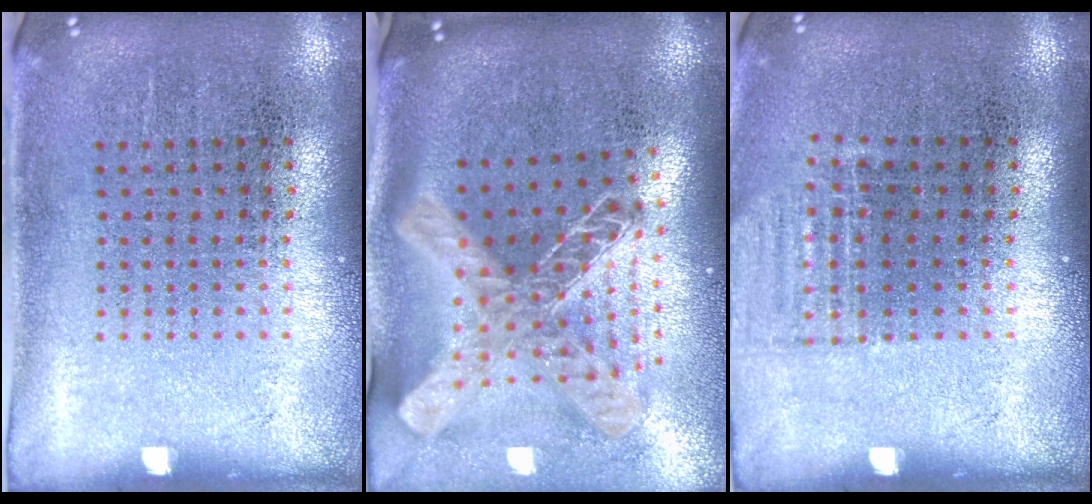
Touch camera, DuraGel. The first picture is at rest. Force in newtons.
{"total": 2.6, "press": 1.9, "slide": 1.8}
{"total": 0.9, "press": 0.9, "slide": 0.3}